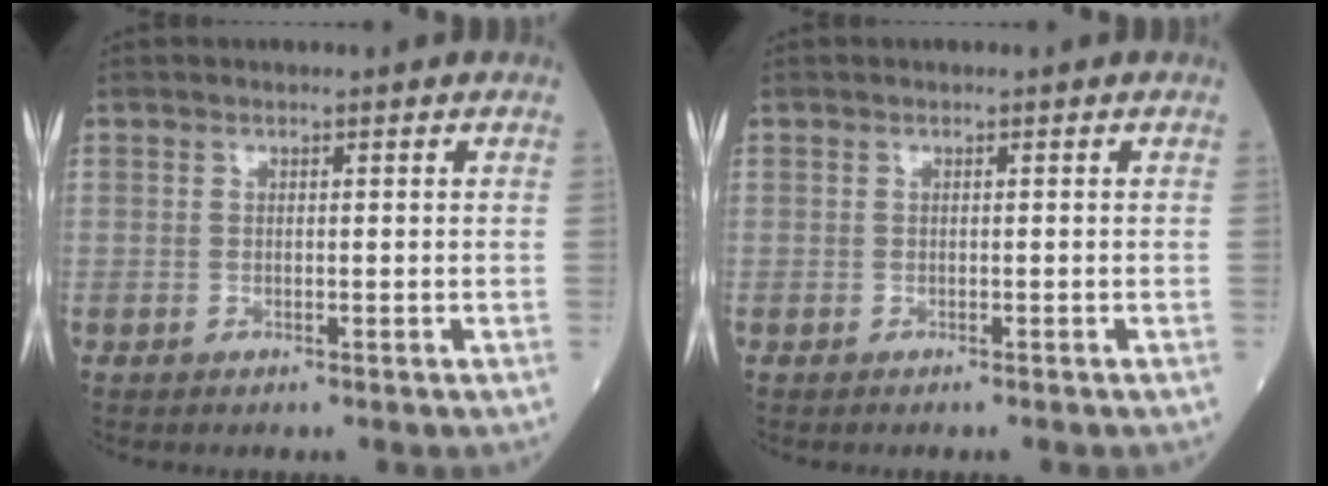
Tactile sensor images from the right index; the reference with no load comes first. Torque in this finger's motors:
{"motor_torque": [0.07, -0.01, 0.03, 0.01]}